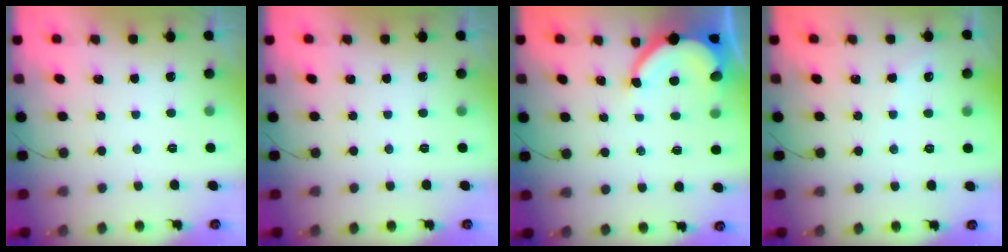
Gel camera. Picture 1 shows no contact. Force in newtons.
{"total": 0.0}
{"total": 6.4, "press": 6.3, "slide": 0.6}
{"total": 2.7, "press": 2.7, "slide": 0.5}